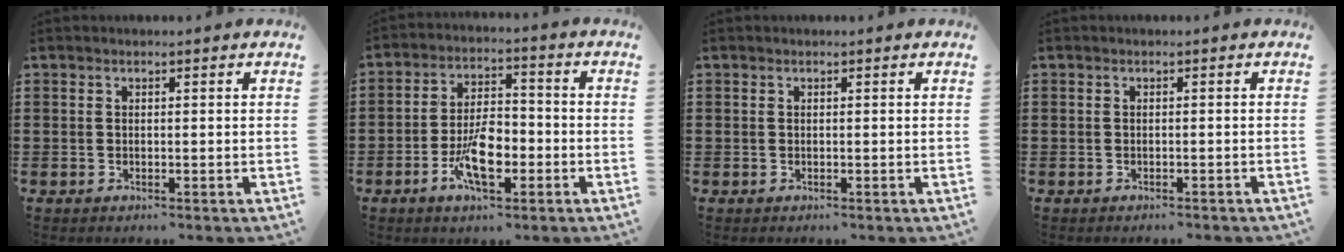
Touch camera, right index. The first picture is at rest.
{"total": 8.6, "force": [-3.3, 3.9, 6.9], "torque": [-0.136, 0.002, -0.059]}
{"total": 0.0}
{"total": 0.5, "force": [-0.5, 0.0, 0.2], "torque": [-0.005, -0.003, -0.009]}